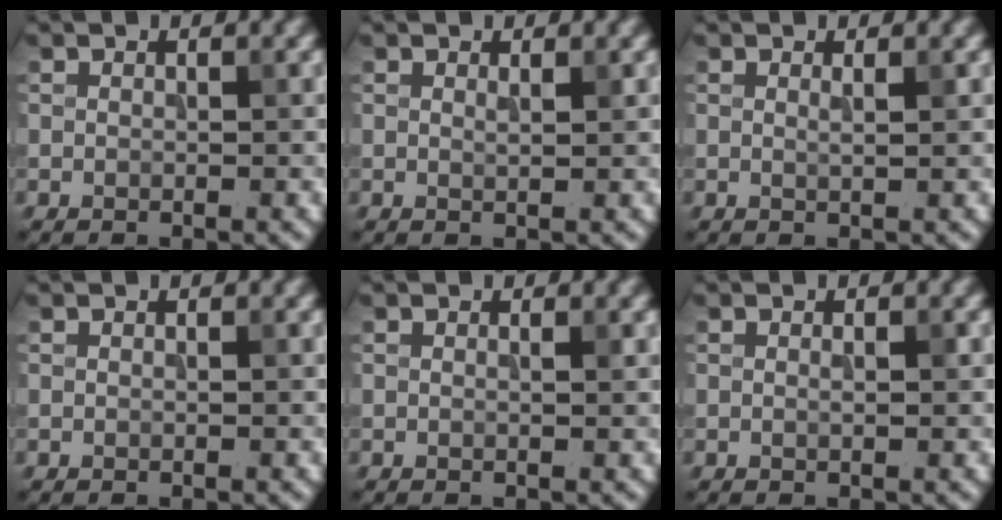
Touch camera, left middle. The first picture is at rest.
{"total": 0.6, "force": [0.4, 0.0, 0.5], "torque": [-0.006, -0.002, 0.006]}
{"total": 0.8, "force": [0.3, 0.1, 0.7], "torque": [-0.007, 0.000, 0.003]}
{"total": 0.0}
{"total": 0.6, "force": [0.1, 0.0, 0.6], "torque": [-0.007, 0.001, 0.001]}
{"total": 0.7, "force": [0.1, 0.1, 0.7], "torque": [-0.012, 0.000, 0.001]}